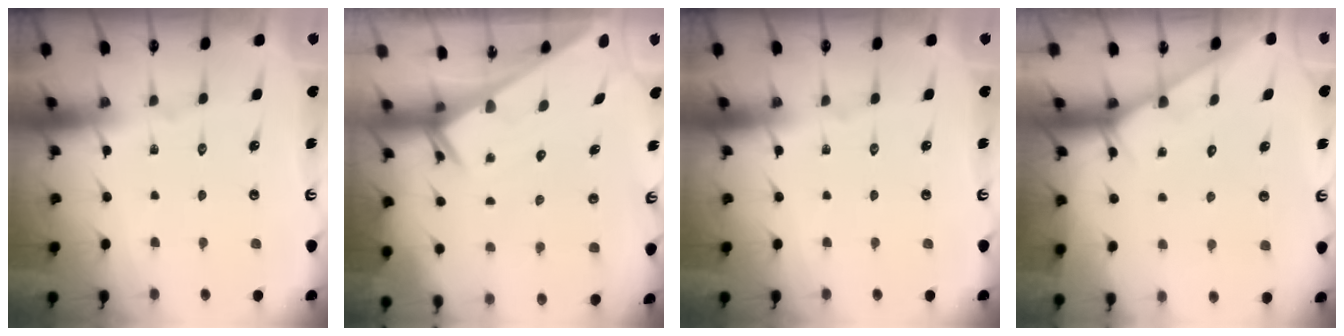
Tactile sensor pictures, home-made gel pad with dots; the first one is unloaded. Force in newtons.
{"total": 2.7, "press": 2.7, "slide": 0.1}
{"total": 0.0}
{"total": 4.4, "press": 4.4, "slide": 0.2}